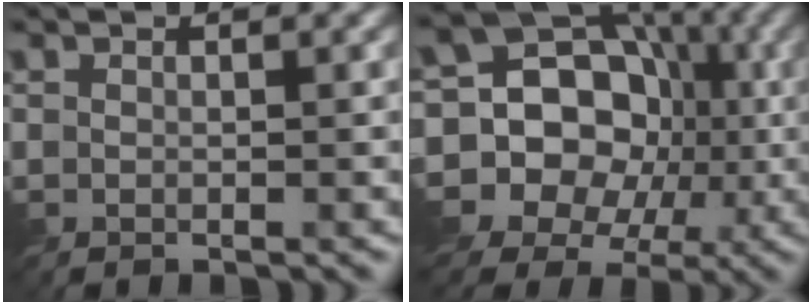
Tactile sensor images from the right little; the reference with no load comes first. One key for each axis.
{"total": 18.2, "fx": -2.3, "fy": 16.2, "fz": 8.0, "tx": -0.166, "ty": 0.035, "tz": -0.078}